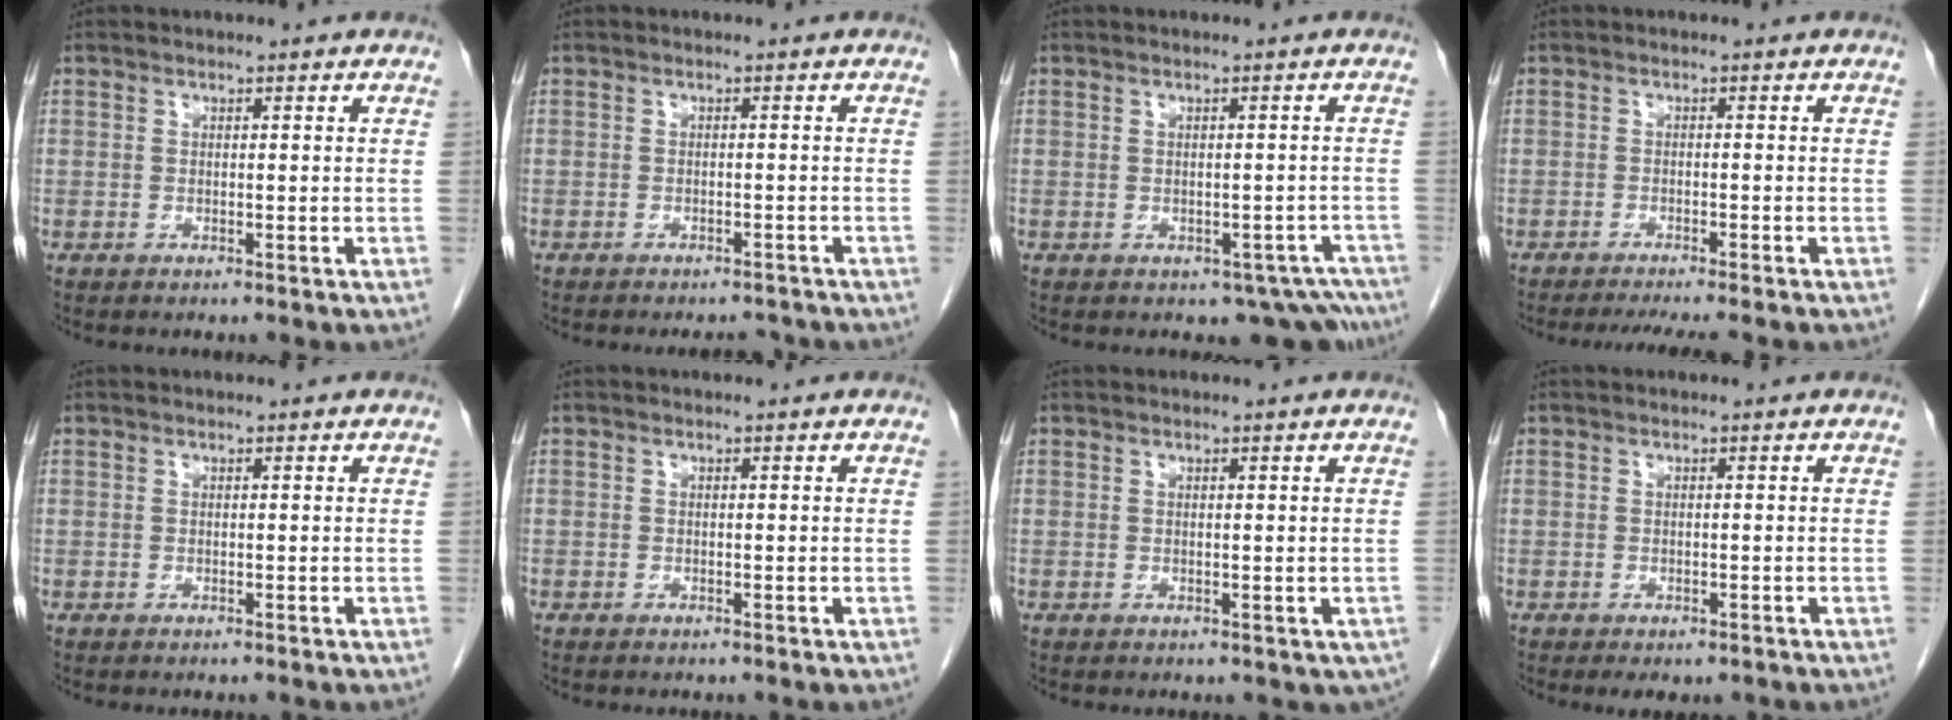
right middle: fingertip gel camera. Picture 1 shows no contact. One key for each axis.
{"total": 4.5, "fx": -4.1, "fy": 1.4, "fz": 1.3, "tx": -0.012, "ty": -0.002, "tz": -0.051}
{"total": 6.2, "fx": -4.6, "fy": 3.6, "fz": 2.1, "tx": 0.008, "ty": 0.008, "tz": -0.052}
{"total": 6.8, "fx": -5.9, "fy": 0.1, "fz": 3.3, "tx": -0.037, "ty": -0.010, "tz": -0.085}
{"total": 0.0}
{"total": 0.0}
{"total": 1.4, "fx": -0.2, "fy": 1.2, "fz": 0.8, "tx": -0.003, "ty": 0.002, "tz": 0.006}
{"total": 3.1, "fx": -2.2, "fy": 1.6, "fz": 1.4, "tx": -0.011, "ty": -0.003, "tz": -0.024}